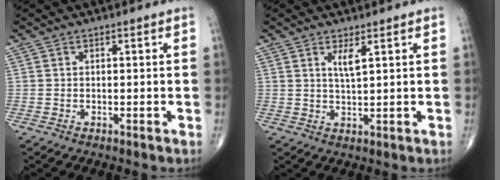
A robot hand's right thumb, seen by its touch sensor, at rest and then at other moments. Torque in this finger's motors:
{"motor_torque": [-0.24, 0.43, 0.32, 0.17, 0.01]}